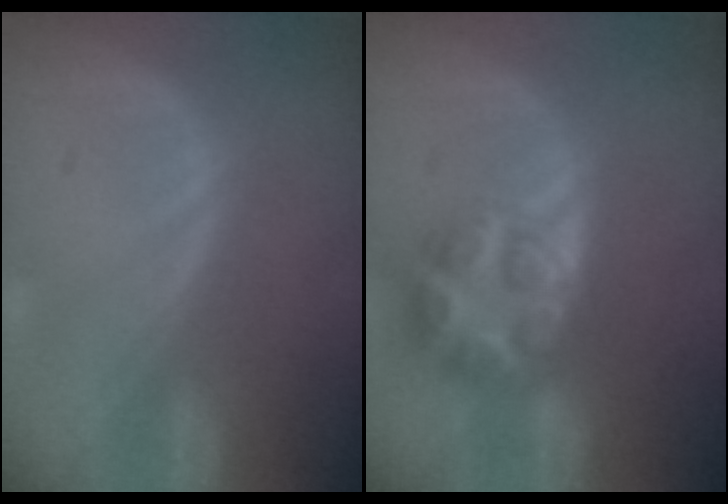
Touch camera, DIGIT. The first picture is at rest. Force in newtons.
{"total": 8.1, "press": 7.0, "slide": 4.0}